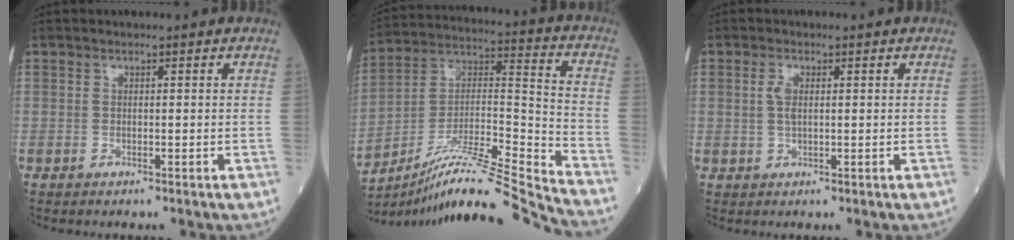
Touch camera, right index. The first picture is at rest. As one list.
[{"total": 19.2, "force": [-17.0, -2.5, 8.6], "torque": [-0.159, 0.020, -0.298]}, {"total": 2.1, "force": [0.4, 0.8, 2.0], "torque": [-0.044, 0.003, 0.009]}]